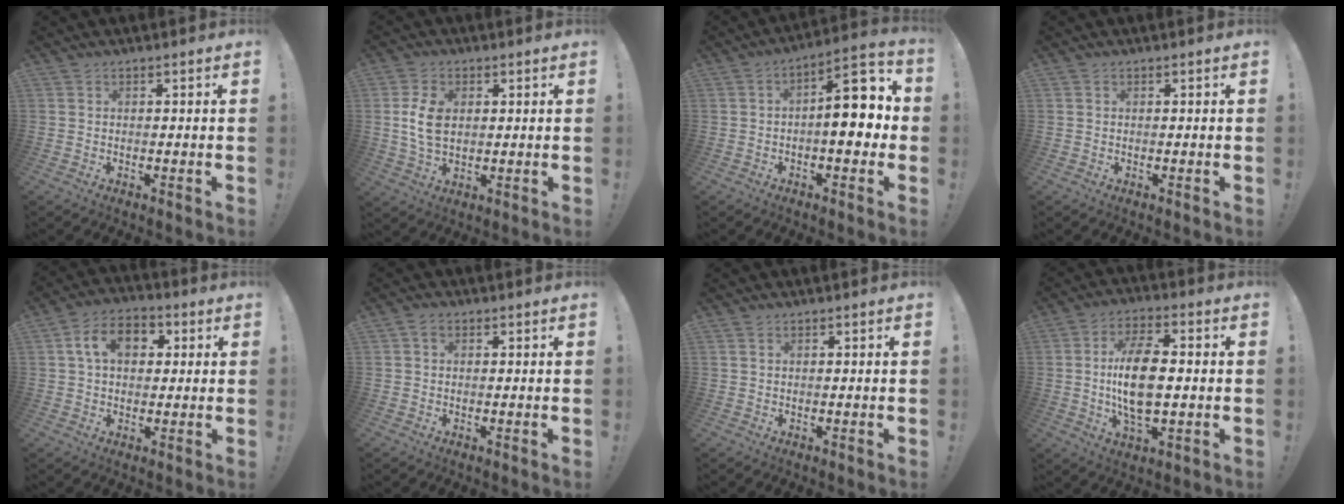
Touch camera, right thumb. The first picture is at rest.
{"total": 8.8, "force": [0.9, 6.1, 6.3], "torque": [-0.125, -0.002, 0.016]}
{"total": 14.3, "force": [0.1, 6.4, 12.8], "torque": [-0.163, 0.006, -0.003]}
{"total": 0.0}
{"total": 11.2, "force": [3.1, 7.8, 7.4], "torque": [-0.116, 0.015, 0.057]}
{"total": 1.7, "force": [0.6, 1.3, 0.9], "torque": [-0.011, 0.002, 0.008]}
{"total": 0.8, "force": [0.5, 0.6, 0.2], "torque": [0.001, -0.003, 0.009]}
{"total": 14.1, "force": [-0.2, 7.0, 12.2], "torque": [-0.240, -0.003, -0.009]}